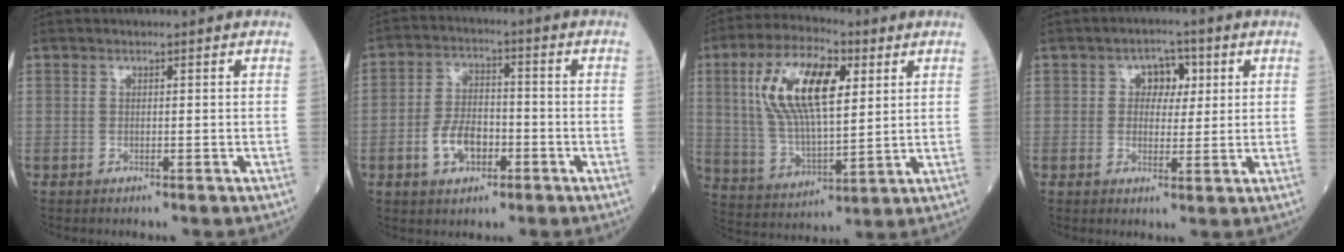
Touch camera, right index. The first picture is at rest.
{"total": 7.1, "force": [-2.6, 4.0, 5.2], "torque": [-0.106, 0.012, -0.046]}
{"total": 15.8, "force": [5.0, 5.6, 13.9], "torque": [-0.283, 0.017, 0.093]}
{"total": 4.5, "force": [1.3, 3.0, 3.1], "torque": [-0.041, 0.011, 0.019]}